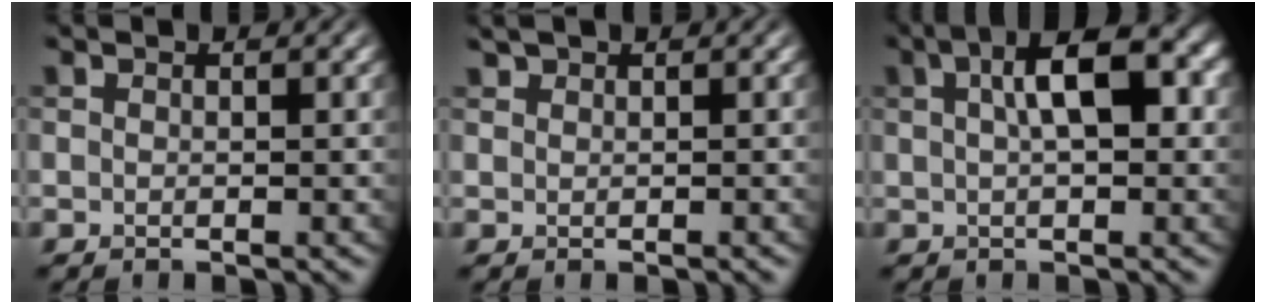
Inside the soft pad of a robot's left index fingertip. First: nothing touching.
{"total": 1.1, "force": [1.1, 0.3, 0.2], "torque": [-0.008, 0.004, 0.023]}
{"total": 6.6, "force": [2.0, 2.5, 5.8], "torque": [-0.094, 0.014, 0.026]}